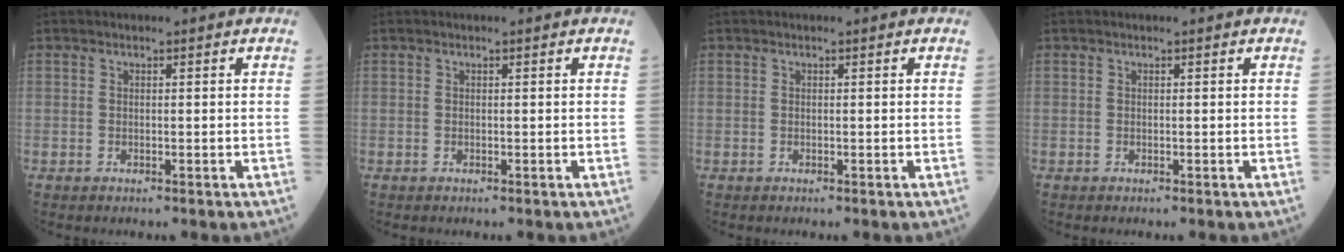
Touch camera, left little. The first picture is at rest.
{"total": 0.0}
{"total": 0.0}
{"total": 0.0}